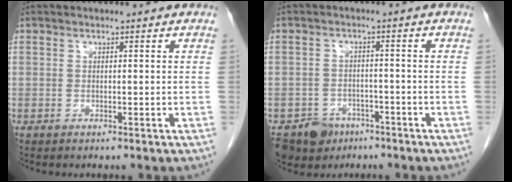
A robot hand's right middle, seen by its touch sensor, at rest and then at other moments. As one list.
[{"total": 6.1, "force": [-4.1, 4.2, 1.2], "torque": [-0.020, 0.004, -0.063]}]